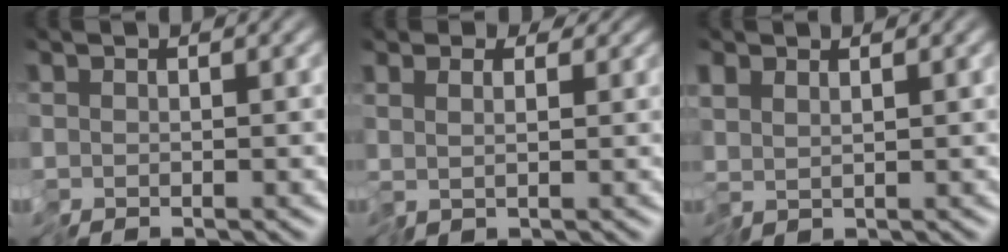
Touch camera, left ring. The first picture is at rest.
{"total": 1.9, "force": [1.2, 1.1, 0.9], "torque": [-0.021, 0.004, 0.021]}
{"total": 1.0, "force": [1.0, 0.0, 0.3], "torque": [-0.009, 0.002, 0.023]}